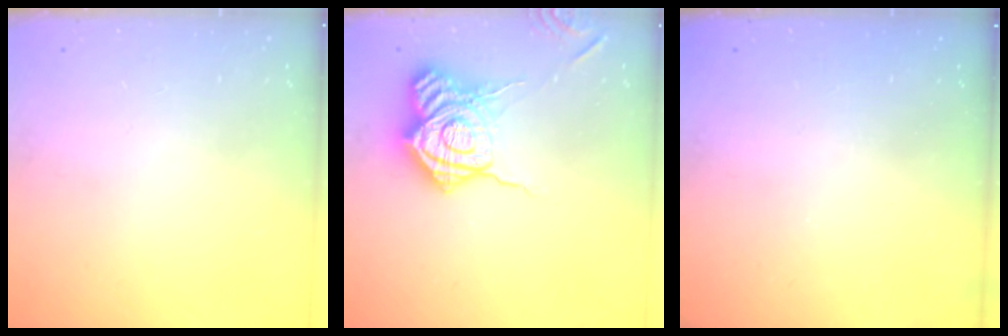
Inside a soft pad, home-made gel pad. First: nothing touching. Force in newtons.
{"total": 19.7, "press": 19.7, "slide": 1.0}
{"total": 2.5, "press": 2.4, "slide": 0.7}